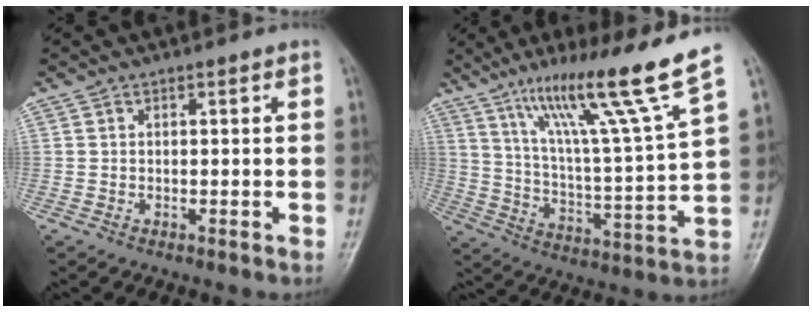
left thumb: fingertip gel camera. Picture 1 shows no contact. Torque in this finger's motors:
{"motor_torque": [0.63, 0.28, 1.60, -1.17, 0.17]}